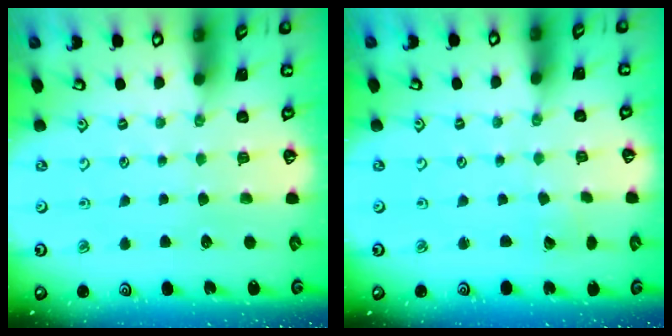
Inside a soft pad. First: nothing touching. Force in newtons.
{"total": 1.3, "press": 1.3, "slide": 0.1}